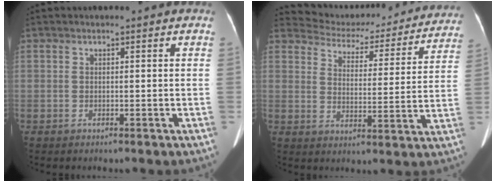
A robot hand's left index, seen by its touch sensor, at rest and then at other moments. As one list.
[{"total": 20.7, "force": [19.6, 5.1, 4.2], "torque": [-0.047, -0.025, 0.237]}]